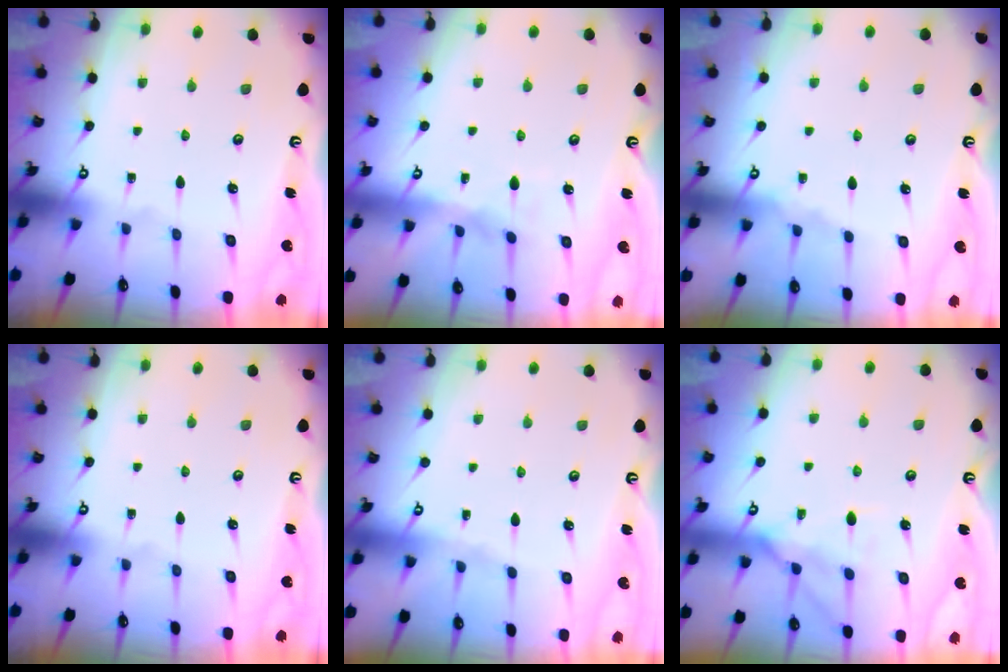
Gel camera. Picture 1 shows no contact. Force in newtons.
{"total": 7.1, "press": 7.1, "slide": 0.8}
{"total": 4.6, "press": 4.6, "slide": 0.7}
{"total": 0.0}
{"total": 2.2, "press": 2.1, "slide": 0.5}
{"total": 12.0, "press": 12.0, "slide": 1.0}